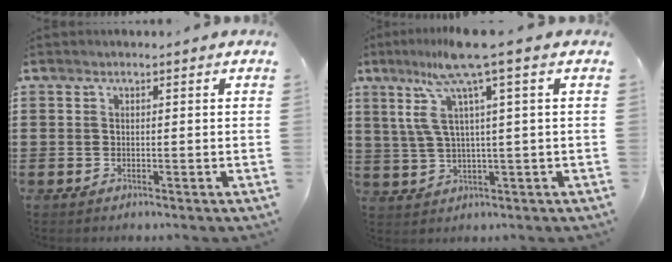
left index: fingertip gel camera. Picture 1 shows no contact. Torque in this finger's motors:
{"motor_torque": [1.78, -0.35, 1.05, 0.21]}